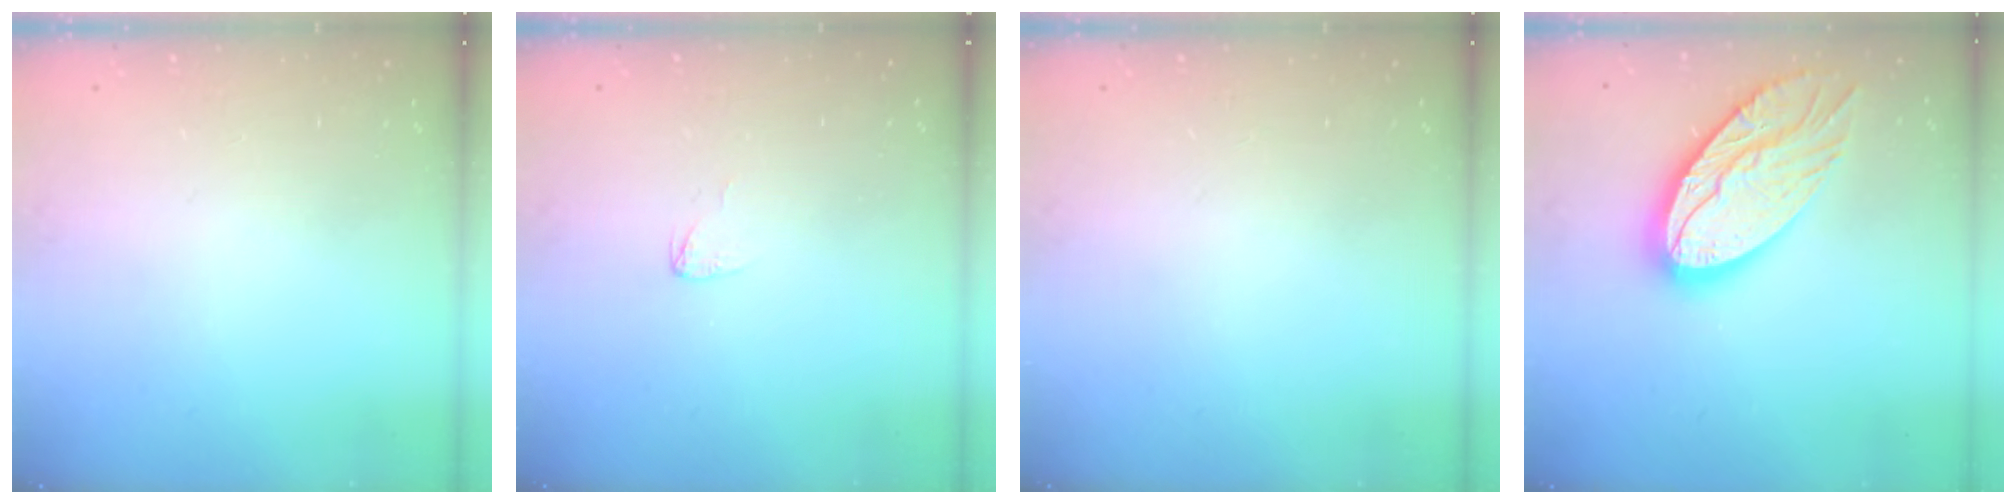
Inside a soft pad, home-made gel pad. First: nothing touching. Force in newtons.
{"total": 2.9, "press": 2.9, "slide": 0.2}
{"total": 0.0}
{"total": 19.9, "press": 19.9, "slide": 1.5}